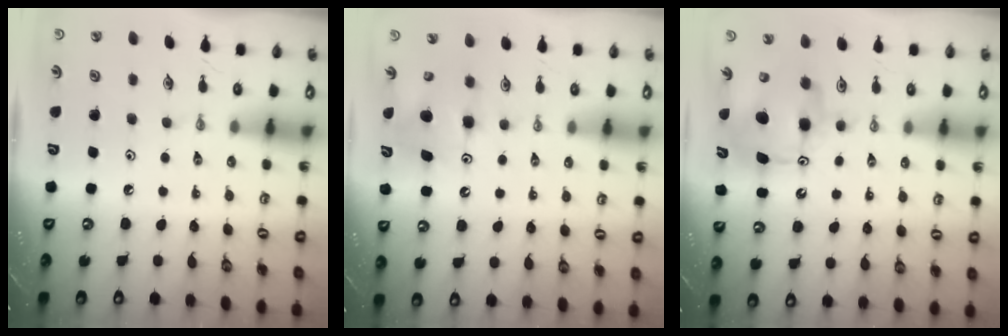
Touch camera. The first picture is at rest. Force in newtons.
{"total": 7.3, "press": 7.3, "slide": 0.5}
{"total": 9.3, "press": 9.3, "slide": 0.7}